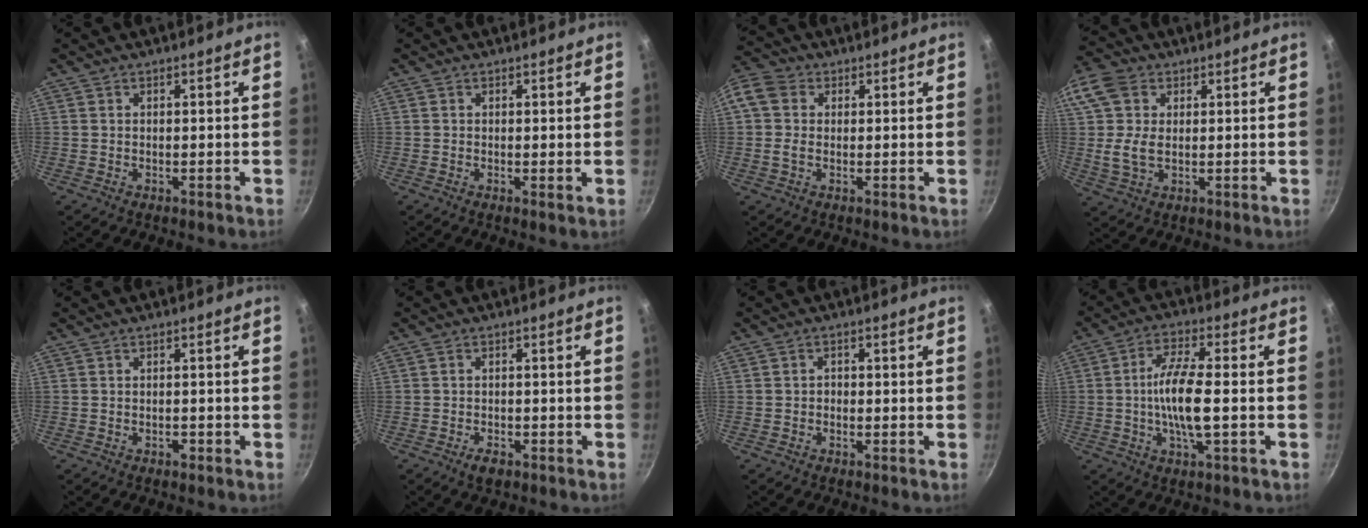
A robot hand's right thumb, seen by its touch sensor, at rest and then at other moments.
{"total": 0.6, "force": [0.2, 0.1, 0.6], "torque": [-0.009, -0.009, -0.001]}
{"total": 8.4, "force": [1.1, 6.6, 5.1], "torque": [-0.113, 0.021, 0.006]}
{"total": 13.1, "force": [2.6, 9.4, 8.7], "torque": [-0.179, 0.007, 0.039]}
{"total": 1.0, "force": [-0.6, 0.6, 0.5], "torque": [-0.010, 0.006, -0.005]}
{"total": 2.6, "force": [-1.6, 1.3, 1.6], "torque": [-0.031, 0.011, -0.027]}
{"total": 1.1, "force": [-0.4, 0.9, 0.5], "torque": [-0.007, 0.004, -0.009]}
{"total": 9.9, "force": [-1.1, 2.4, 9.6], "torque": [-0.187, 0.015, -0.028]}